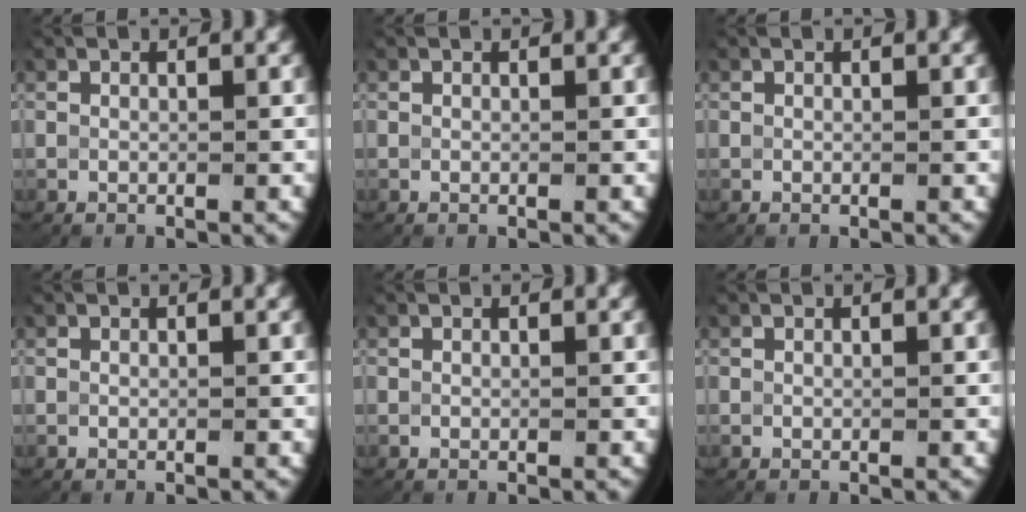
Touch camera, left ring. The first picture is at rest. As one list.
[{"total": 0.0}, {"total": 0.0}, {"total": 0.0}, {"total": 0.0}, {"total": 0.0}]